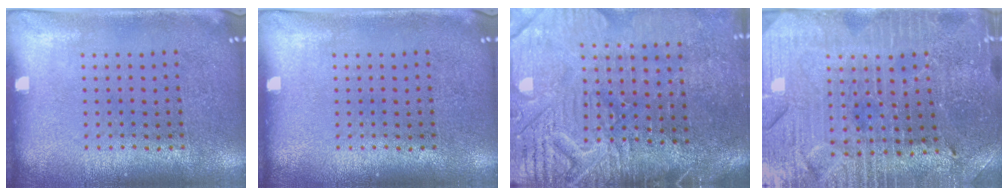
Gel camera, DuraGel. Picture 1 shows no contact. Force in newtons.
{"total": 0.0}
{"total": 4.6, "press": 4.0, "slide": 2.2}
{"total": 3.5, "press": 3.5, "slide": 0.7}